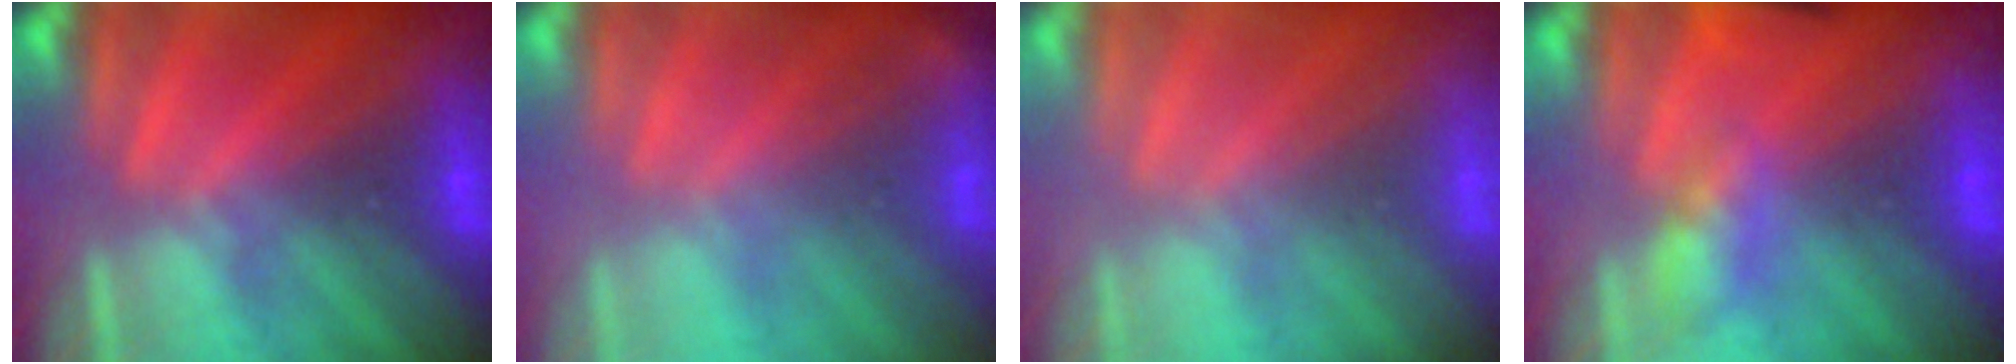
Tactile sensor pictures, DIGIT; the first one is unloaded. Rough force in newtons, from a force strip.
{"total": 1.6}
{"total": 2.9}
{"total": 4.6}